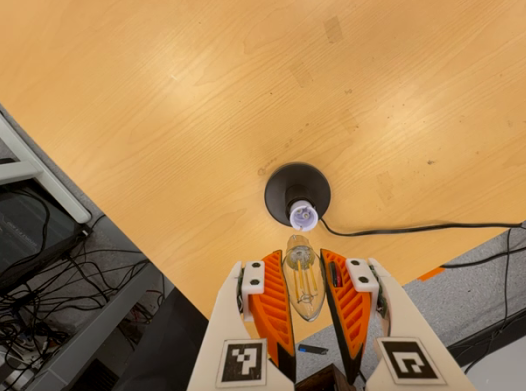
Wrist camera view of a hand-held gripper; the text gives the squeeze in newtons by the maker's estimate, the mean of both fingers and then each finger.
{"total": 14.5, "left": 15.7, "right": 13.4}